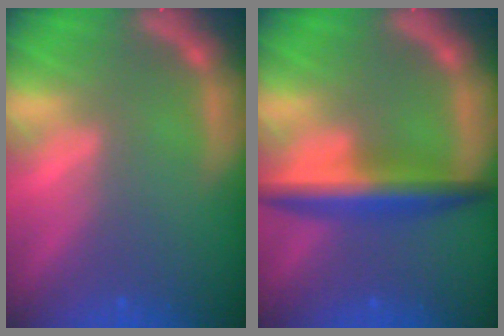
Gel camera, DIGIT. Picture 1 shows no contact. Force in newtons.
{"total": 5.5}